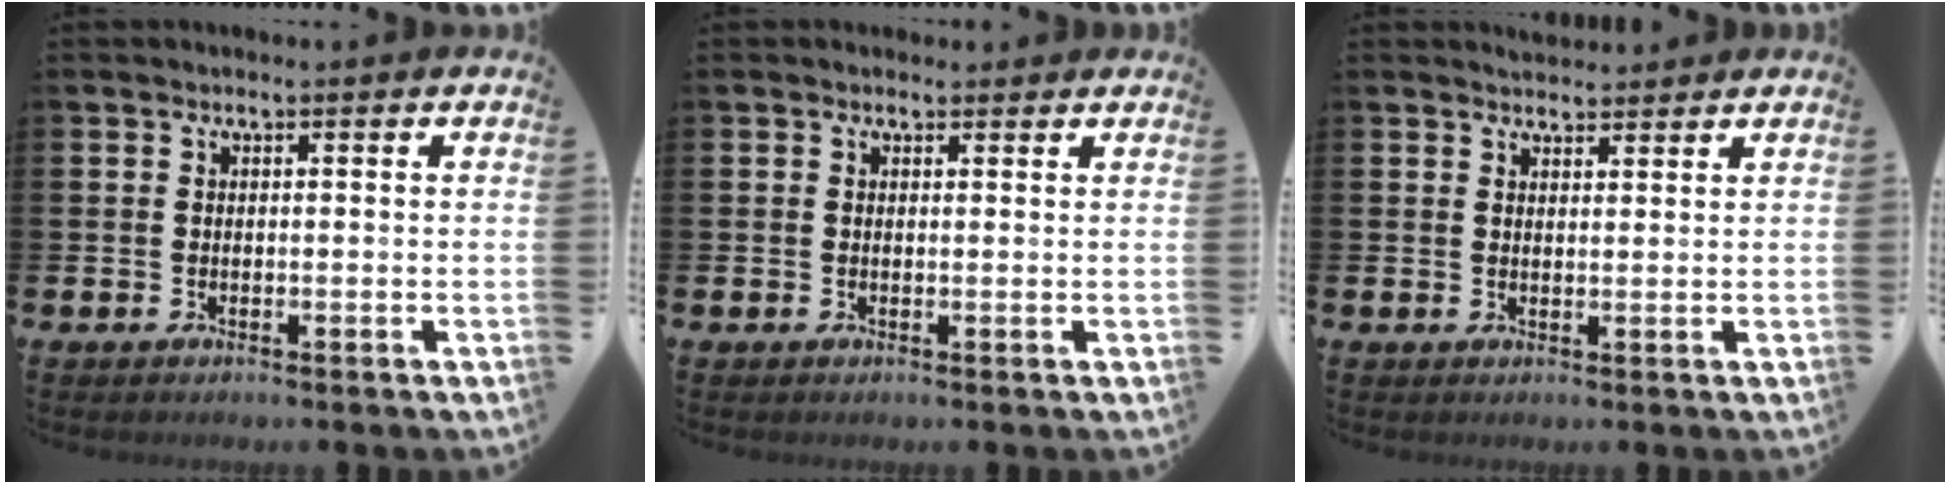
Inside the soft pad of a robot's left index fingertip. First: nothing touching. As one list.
[{"total": 0.9, "force": [0.7, 0.5, 0.1], "torque": [0.014, -0.001, 0.010]}, {"total": 2.5, "force": [2.4, 0.6, -0.1], "torque": [0.007, -0.013, 0.043]}]